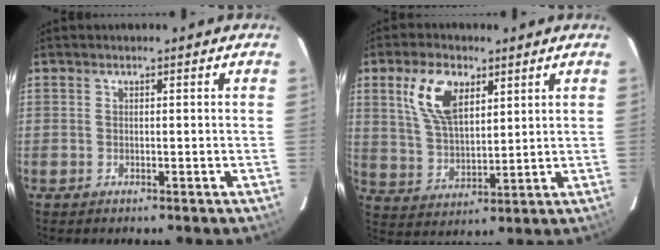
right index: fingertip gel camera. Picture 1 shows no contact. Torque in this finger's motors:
{"motor_torque": [1.04, 0.74, 0.38, 0.12]}